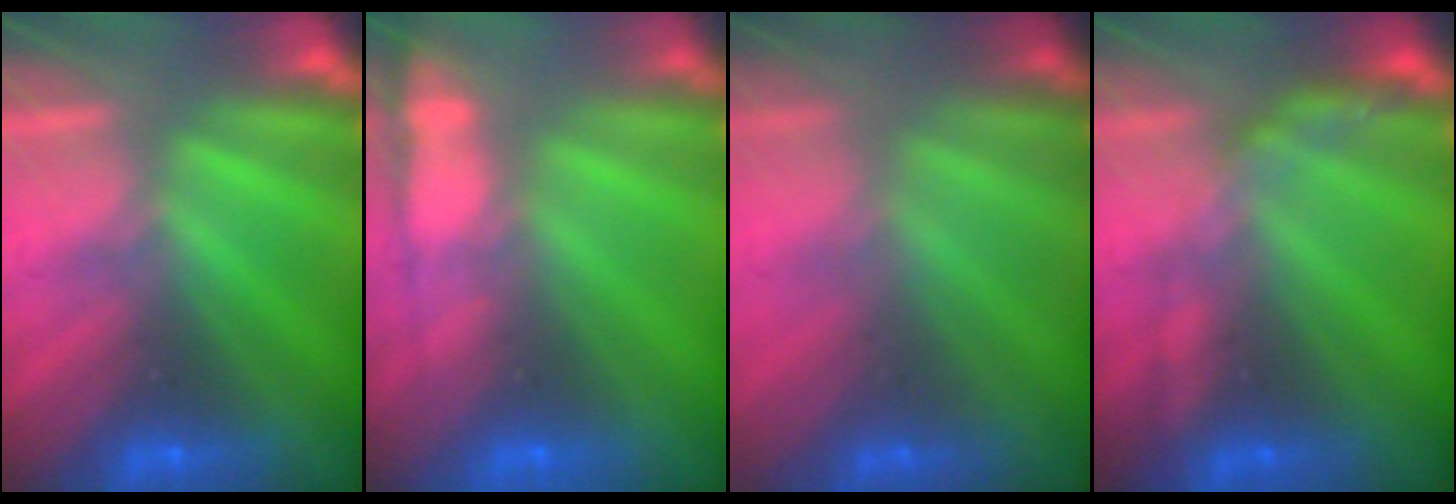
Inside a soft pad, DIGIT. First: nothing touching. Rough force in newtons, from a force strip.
{"total": 7.7}
{"total": 1.7}
{"total": 2.6}